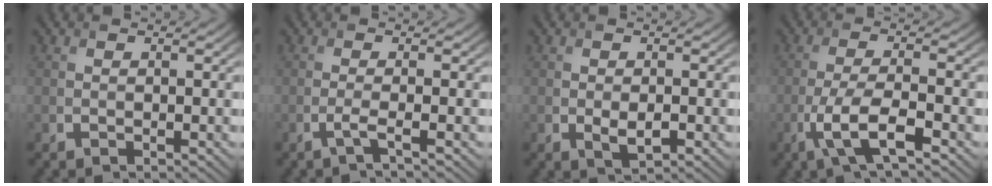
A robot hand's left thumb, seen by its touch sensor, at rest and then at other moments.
{"total": 1.9, "force": [-0.8, 0.2, 1.7], "torque": [-0.028, 0.004, -0.028]}
{"total": 2.3, "force": [-0.6, 1.2, 1.8], "torque": [-0.035, -0.009, -0.005]}
{"total": 6.2, "force": [-3.1, 1.3, 5.2], "torque": [-0.105, 0.004, -0.066]}